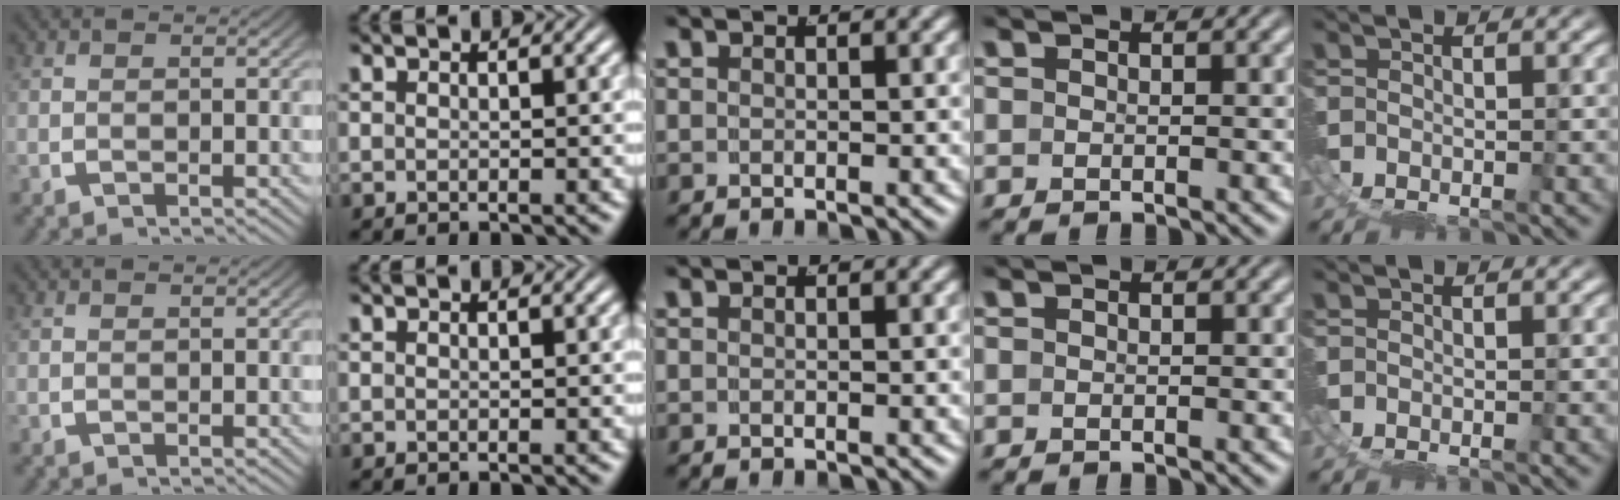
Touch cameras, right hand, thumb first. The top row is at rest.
{}